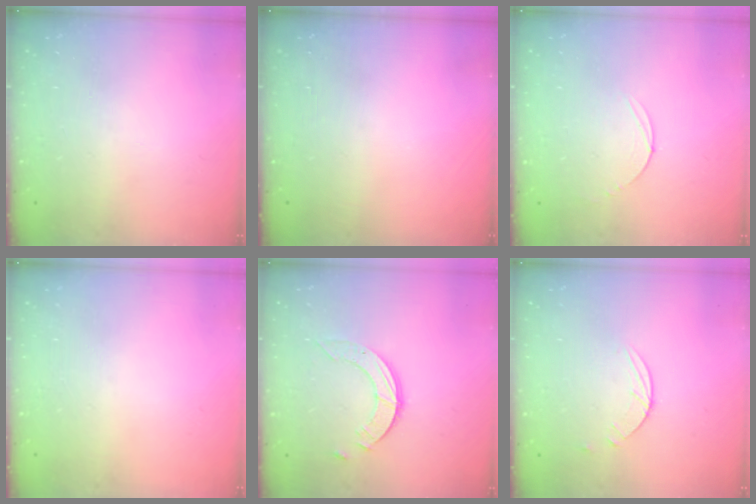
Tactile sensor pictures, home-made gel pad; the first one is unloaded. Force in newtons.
{"total": 0.0}
{"total": 3.0, "press": 3.0, "slide": 0.3}
{"total": 0.0}
{"total": 3.7, "press": 3.6, "slide": 0.4}
{"total": 2.9, "press": 2.8, "slide": 0.3}